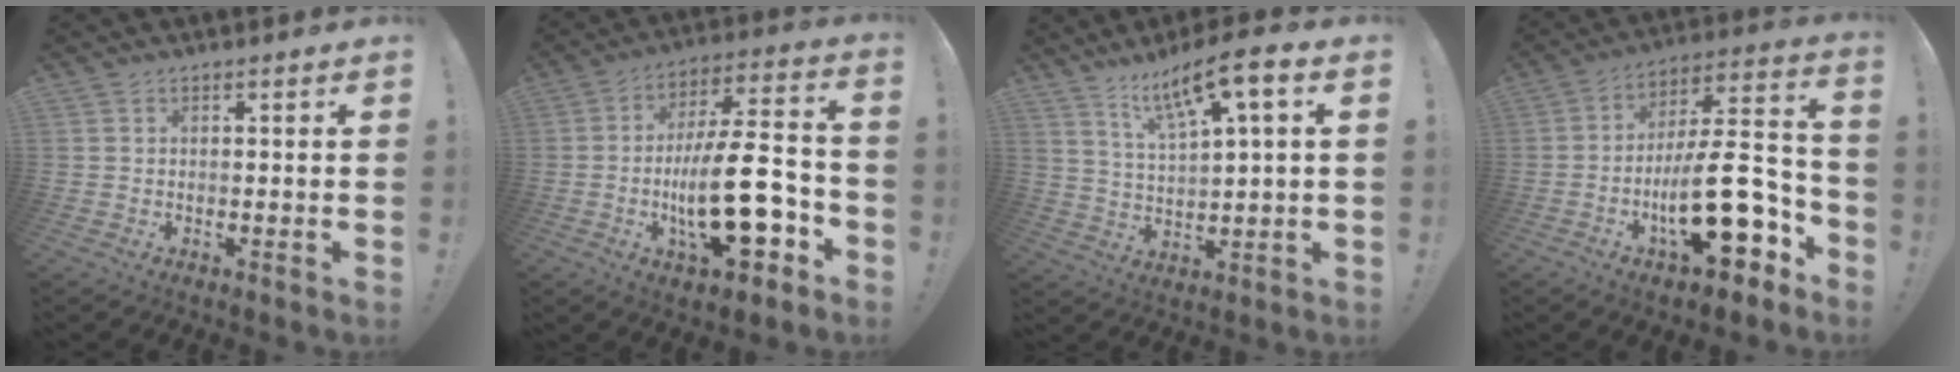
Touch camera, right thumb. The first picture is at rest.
{"total": 22.3, "force": [-5.7, 8.2, 20.0], "torque": [-0.344, 0.029, -0.089]}
{"total": 11.6, "force": [6.6, 2.1, 9.3], "torque": [-0.155, -0.030, 0.106]}
{"total": 23.3, "force": [-7.5, 9.5, 19.9], "torque": [-0.316, 0.047, -0.108]}